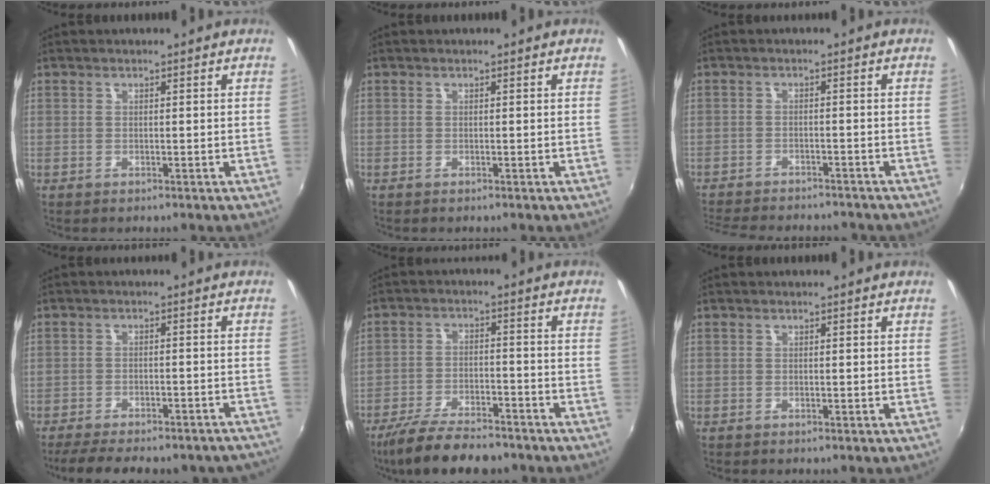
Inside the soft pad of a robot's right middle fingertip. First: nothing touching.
{"total": 0.0}
{"total": 13.0, "force": [-11.5, 3.4, 5.0], "torque": [-0.118, -0.021, -0.172]}
{"total": 17.3, "force": [-15.1, 4.3, 7.1], "torque": [-0.143, -0.012, -0.190]}
{"total": 13.7, "force": [-11.3, 3.8, 6.8], "torque": [-0.149, -0.026, -0.189]}
{"total": 0.0}